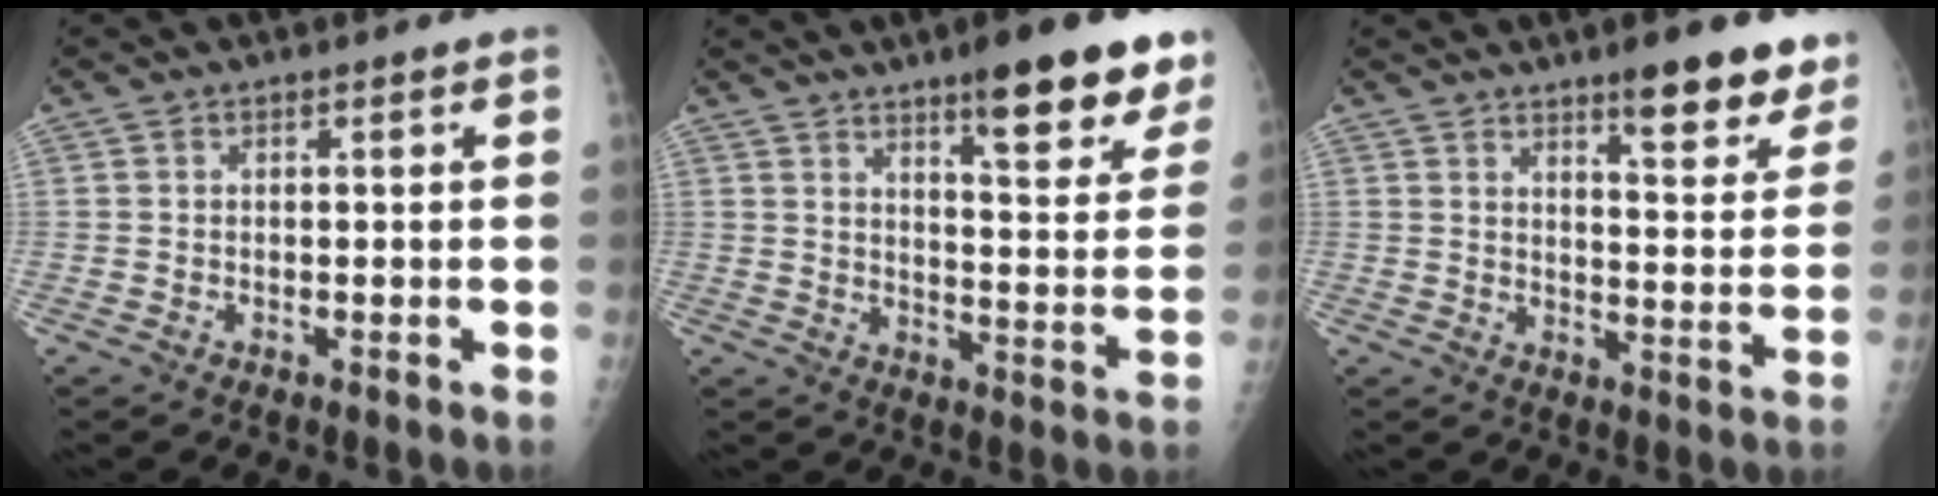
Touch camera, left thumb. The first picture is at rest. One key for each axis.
{"total": 16.3, "fx": 10.8, "fy": 4.0, "fz": 11.6, "tx": -0.112, "ty": -0.060, "tz": 0.150}
{"total": 11.8, "fx": 8.4, "fy": 3.2, "fz": 7.6, "tx": -0.060, "ty": -0.052, "tz": 0.116}